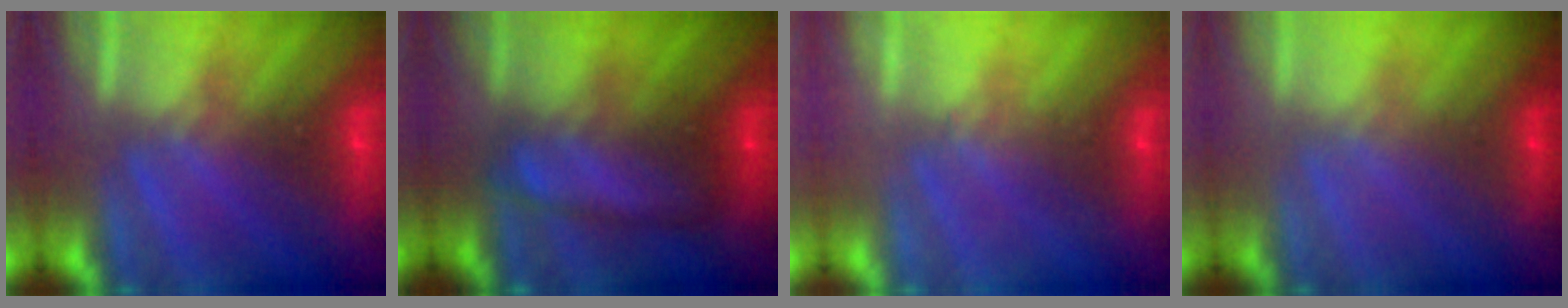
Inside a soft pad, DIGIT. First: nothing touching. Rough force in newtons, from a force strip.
{"total": 6.1}
{"total": 2.0}
{"total": 1.5}